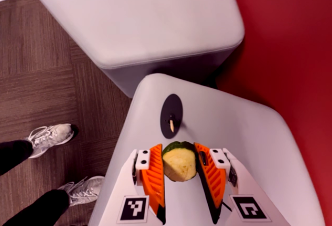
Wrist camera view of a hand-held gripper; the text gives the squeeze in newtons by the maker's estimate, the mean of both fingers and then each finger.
{"total": 11.8, "left": 12.2, "right": 11.3}